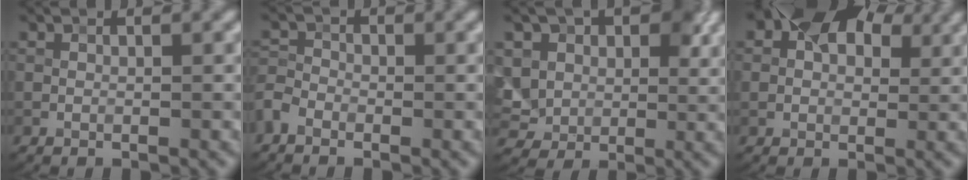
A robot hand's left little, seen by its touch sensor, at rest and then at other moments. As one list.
[{"total": 2.1, "force": [-1.6, 1.1, 0.8], "torque": [-0.018, 0.002, -0.045]}, {"total": 8.9, "force": [2.9, 7.0, 4.6], "torque": [-0.104, 0.022, 0.040]}, {"total": 6.5, "force": [2.3, 4.6, 4.0], "torque": [-0.051, 0.018, 0.015]}]